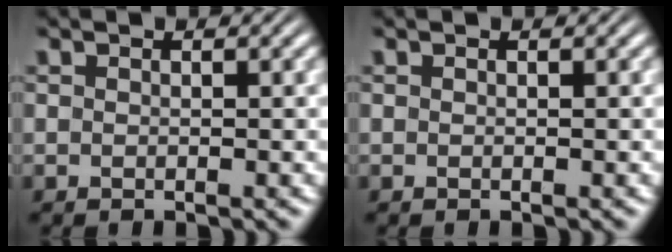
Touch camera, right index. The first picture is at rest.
{"total": 0.0}